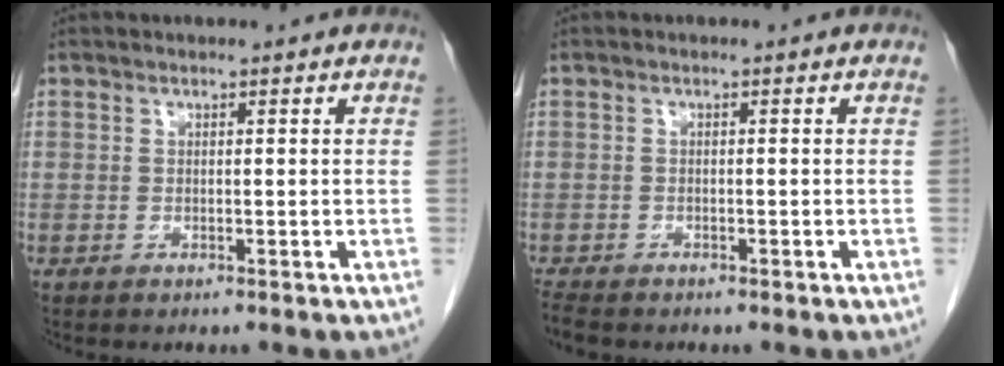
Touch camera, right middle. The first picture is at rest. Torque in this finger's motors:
{"motor_torque": [0.19, -0.13, -0.01, 0.02]}